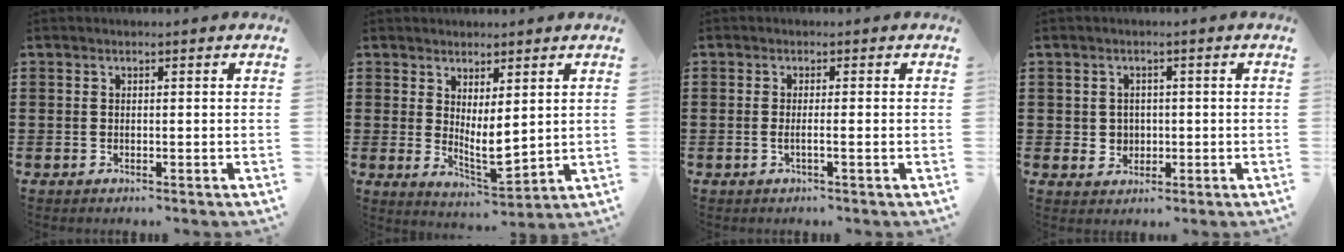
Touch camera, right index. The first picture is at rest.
{"total": 4.6, "force": [1.1, 1.6, 4.2], "torque": [-0.086, -0.012, 0.021]}
{"total": 1.7, "force": [-0.5, -0.2, 1.6], "torque": [-0.034, -0.007, -0.014]}
{"total": 2.2, "force": [0.0, 2.1, 0.6], "torque": [-0.021, 0.008, -0.003]}